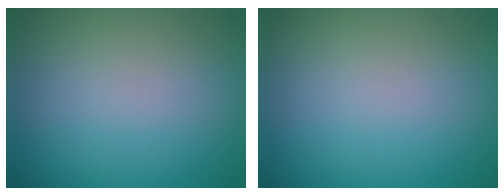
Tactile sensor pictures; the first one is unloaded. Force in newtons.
{"total": 0.0}